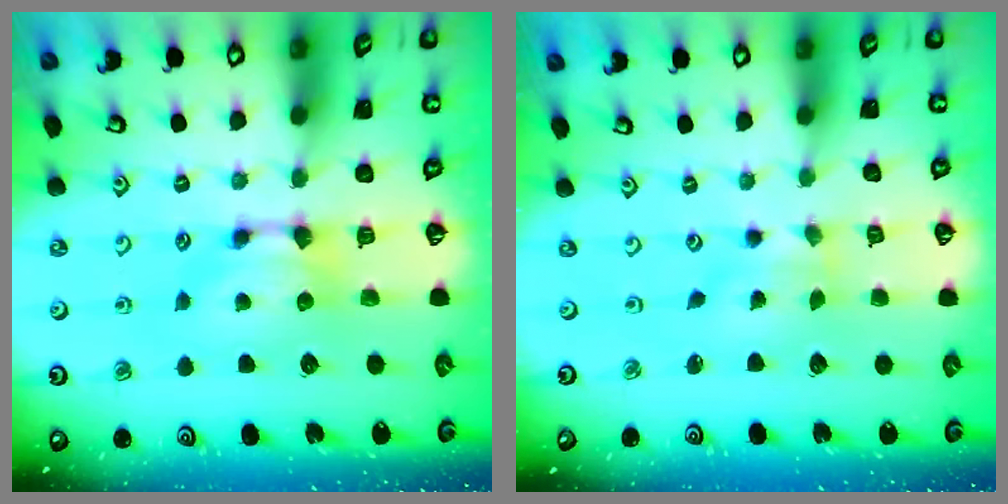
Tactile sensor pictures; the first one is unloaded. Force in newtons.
{"total": 2.0, "press": 1.7, "slide": 1.1}